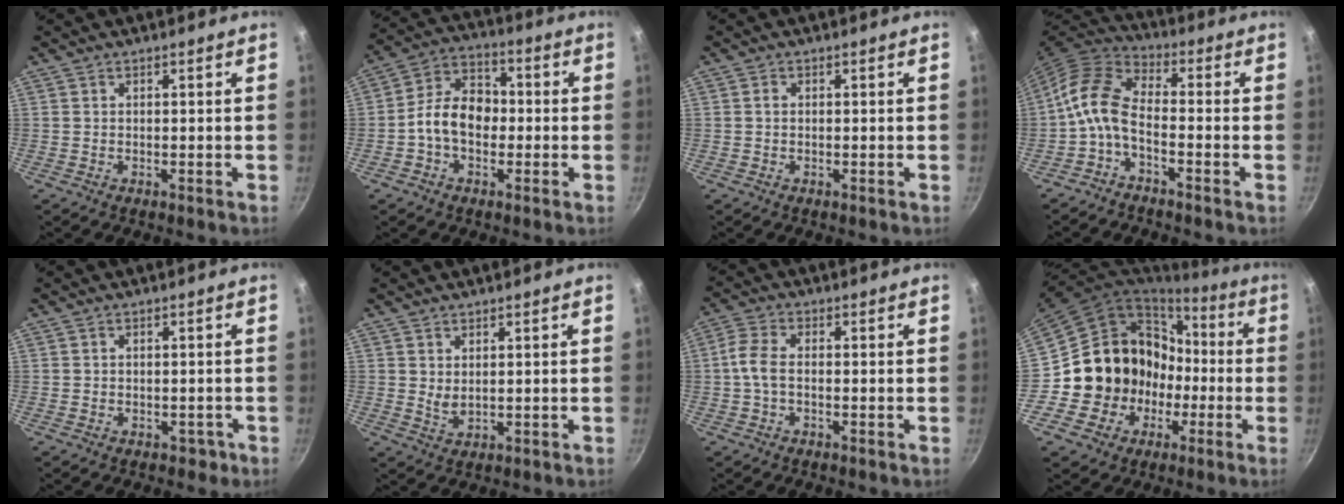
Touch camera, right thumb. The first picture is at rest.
{"total": 10.3, "force": [-1.4, 7.4, 7.0], "torque": [-0.085, 0.036, -0.042]}
{"total": 0.7, "force": [0.0, 0.6, 0.4], "torque": [-0.006, 0.004, 0.000]}
{"total": 9.2, "force": [-2.9, 4.7, 7.3], "torque": [-0.155, 0.041, -0.072]}
{"total": 1.9, "force": [-0.8, 1.5, 0.7], "torque": [0.002, 0.013, -0.001]}
{"total": 2.5, "force": [1.2, 1.3, 1.8], "torque": [-0.030, -0.014, 0.024]}
{"total": 4.6, "force": [-0.7, 2.5, 3.8], "torque": [-0.088, 0.017, -0.024]}
{"total": 16.7, "force": [-2.4, 15.6, 5.5], "torque": [-0.054, 0.063, -0.022]}